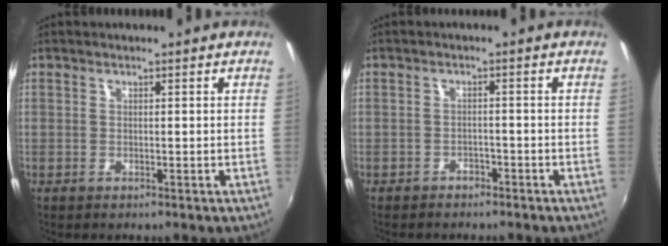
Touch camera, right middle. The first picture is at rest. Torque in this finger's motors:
{"motor_torque": [1.07, -1.07, 0.08, 0.07]}